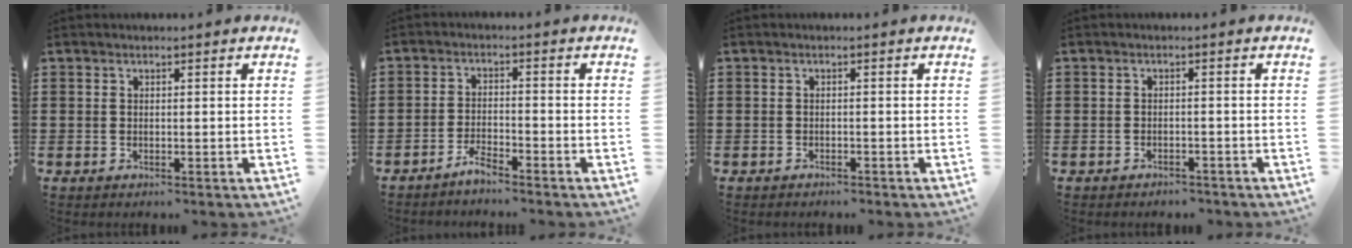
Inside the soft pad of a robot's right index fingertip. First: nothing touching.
{"total": 2.8, "force": [-2.7, 0.2, 0.7], "torque": [-0.016, 0.005, -0.053]}
{"total": 0.9, "force": [-0.9, 0.2, 0.0], "torque": [-0.003, 0.002, -0.020]}
{"total": 1.5, "force": [-1.5, 0.2, 0.0], "torque": [-0.007, 0.001, -0.032]}